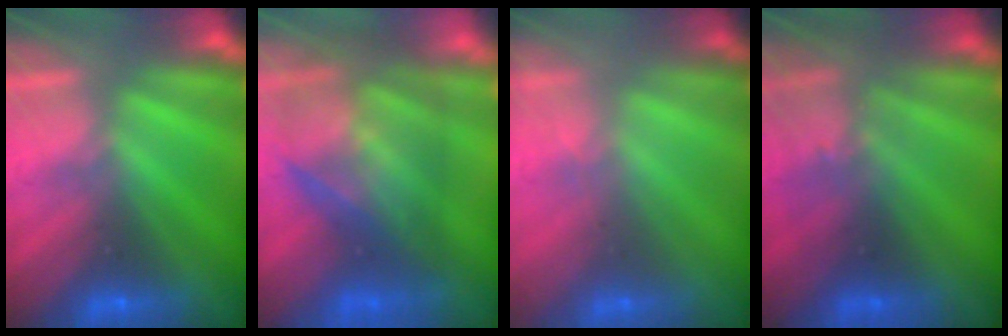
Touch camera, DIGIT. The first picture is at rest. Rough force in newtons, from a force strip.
{"total": 5.8}
{"total": 1.5}
{"total": 2.9}